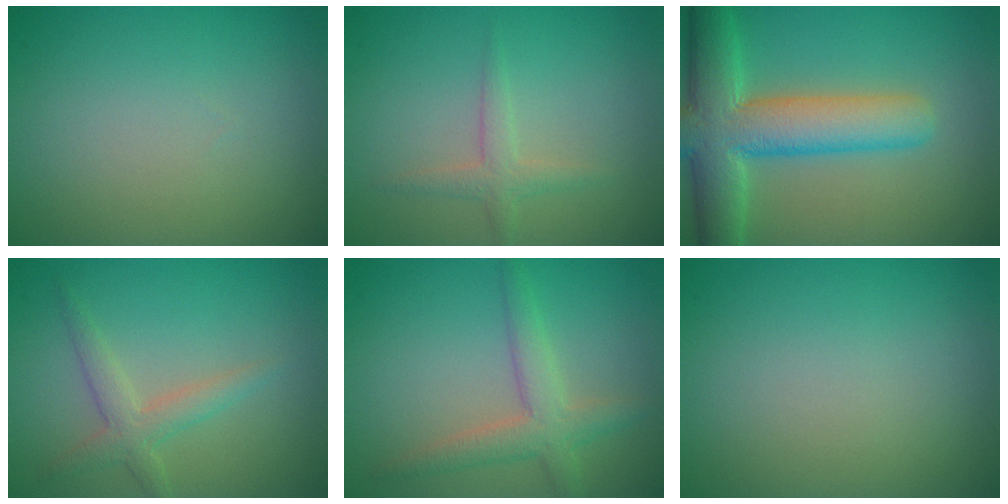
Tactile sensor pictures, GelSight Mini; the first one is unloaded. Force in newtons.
{"total": 1.7, "press": 1.7, "slide": 0.0}
{"total": 8.7, "press": 8.7, "slide": 0.5}
{"total": 2.4, "press": 2.4, "slide": 0.1}
{"total": 3.3, "press": 3.3, "slide": 0.2}
{"total": 0.0}